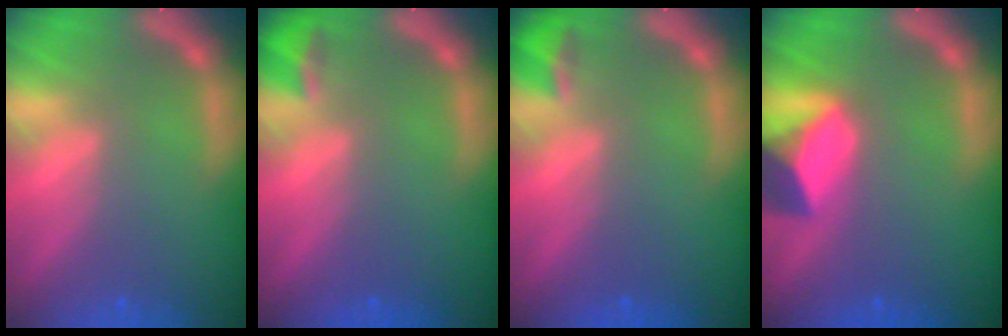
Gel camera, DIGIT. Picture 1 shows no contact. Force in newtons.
{"total": 1.9}
{"total": 1.9}
{"total": 6.4}